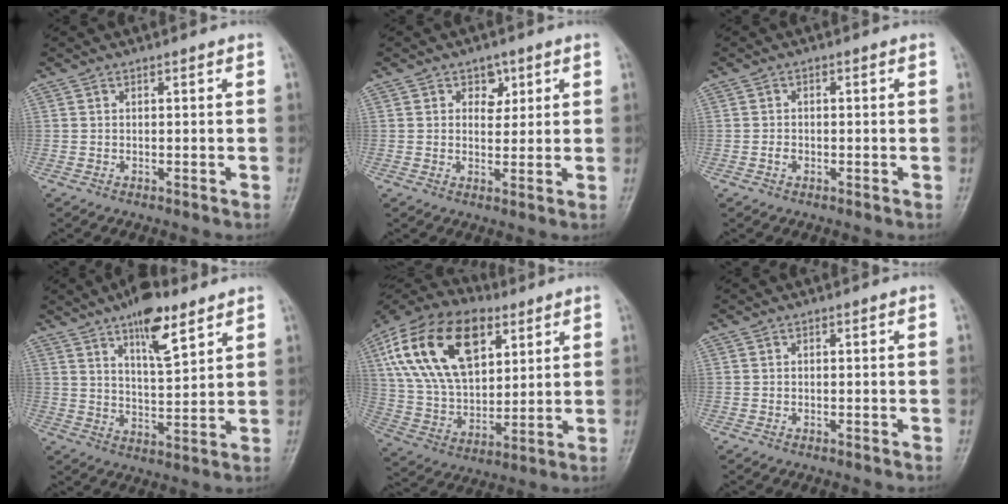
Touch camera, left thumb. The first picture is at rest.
{"total": 3.8, "force": [1.6, 2.9, 1.8], "torque": [0.003, -0.007, 0.022]}
{"total": 1.4, "force": [-0.6, 1.1, 0.7], "torque": [-0.011, 0.007, -0.012]}
{"total": 10.8, "force": [6.8, 3.6, 7.6], "torque": [-0.105, -0.039, 0.112]}
{"total": 23.8, "force": [9.5, 13.9, 16.8], "torque": [-0.298, -0.009, 0.170]}
{"total": 0.0}